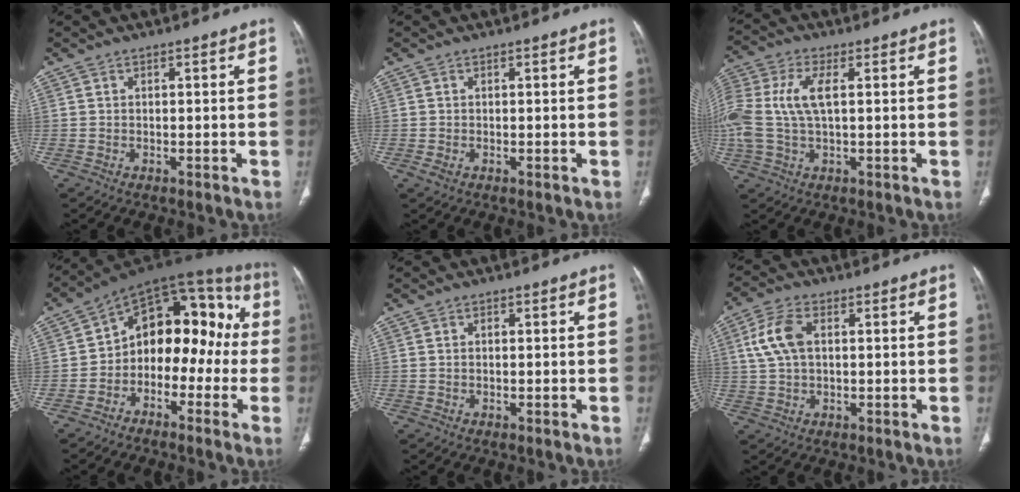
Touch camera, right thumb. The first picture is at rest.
{"total": 1.3, "force": [-0.5, 0.8, 1.0], "torque": [-0.020, -0.003, -0.007]}
{"total": 12.8, "force": [1.6, 6.3, 11.0], "torque": [-0.284, 0.018, 0.032]}
{"total": 16.4, "force": [-2.2, 10.9, 12.1], "torque": [-0.112, 0.070, -0.047]}
{"total": 0.6, "force": [0.0, 0.3, 0.5], "torque": [-0.010, 0.000, 0.000]}
{"total": 7.5, "force": [1.5, 4.3, 5.9], "torque": [-0.131, 0.013, 0.031]}